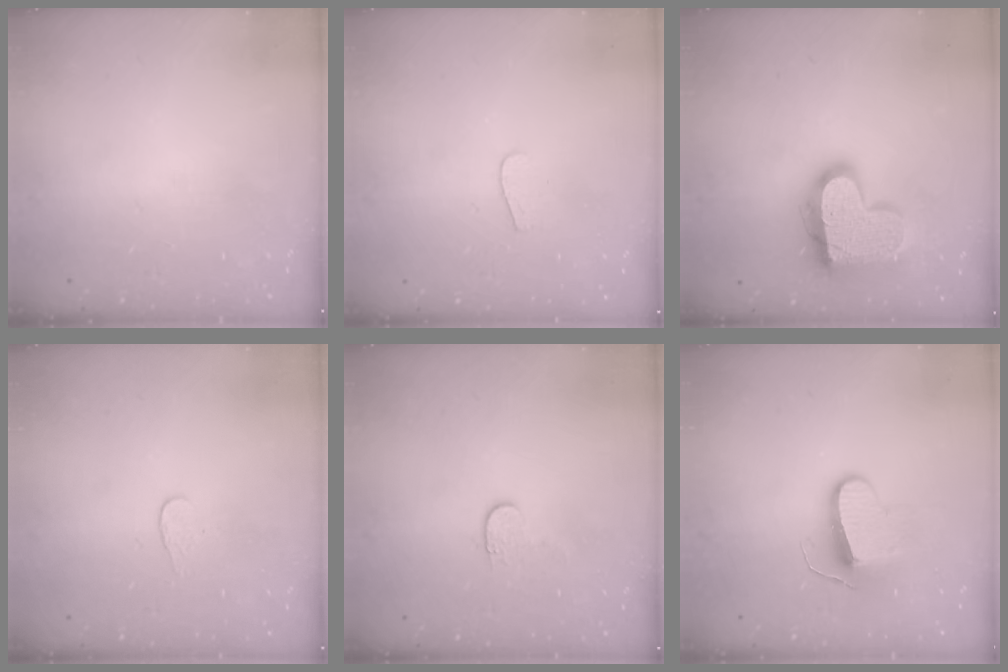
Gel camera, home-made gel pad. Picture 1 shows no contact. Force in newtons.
{"total": 3.7, "press": 3.7, "slide": 0.3}
{"total": 19.1, "press": 19.0, "slide": 1.3}
{"total": 3.4, "press": 3.4, "slide": 0.3}
{"total": 3.4, "press": 3.4, "slide": 0.4}
{"total": 9.4, "press": 9.4, "slide": 0.4}